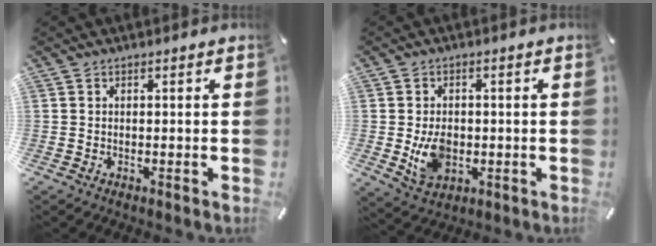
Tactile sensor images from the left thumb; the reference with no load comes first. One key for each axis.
{"total": 7.5, "fx": -0.7, "fy": 5.7, "fz": 4.8, "tx": -0.093, "ty": -0.002, "tz": -0.012}